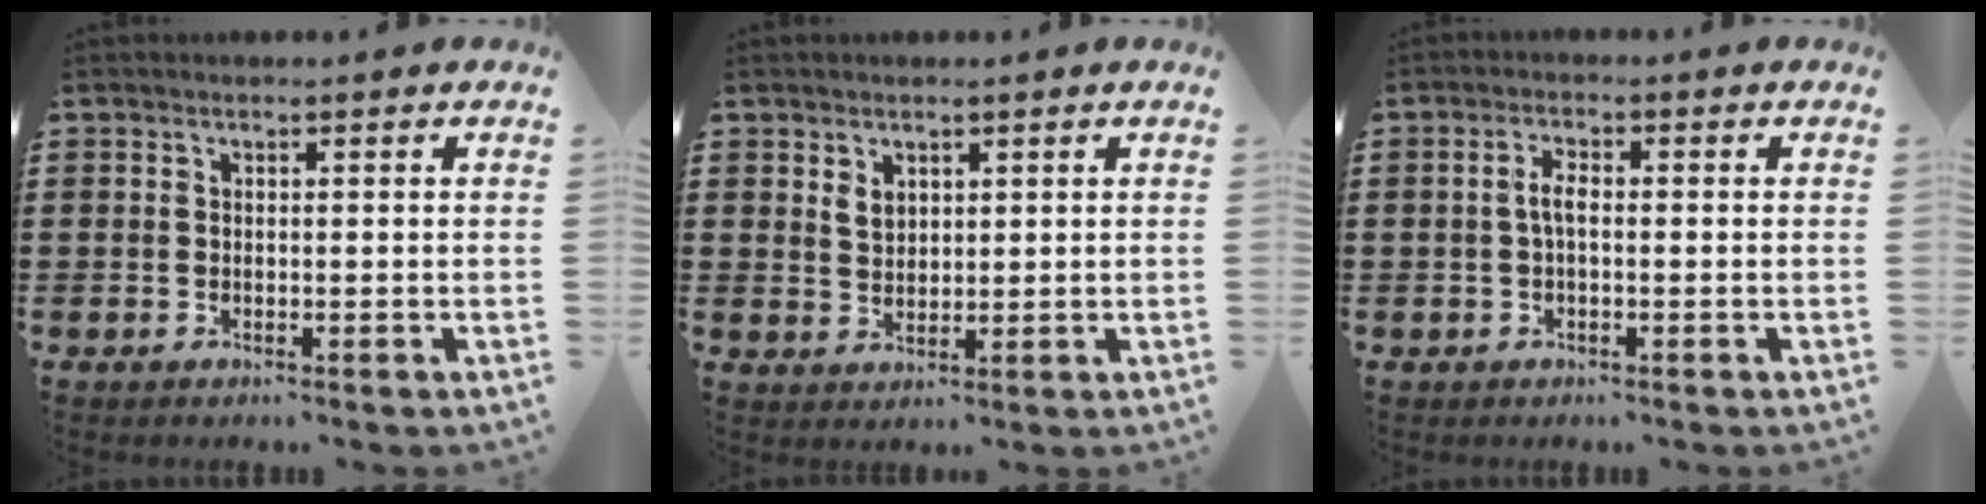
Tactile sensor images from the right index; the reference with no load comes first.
{"total": 2.3, "force": [1.4, 1.6, 0.9], "torque": [-0.023, 0.006, 0.025]}
{"total": 2.6, "force": [-0.3, 1.0, 2.4], "torque": [-0.053, 0.001, -0.009]}